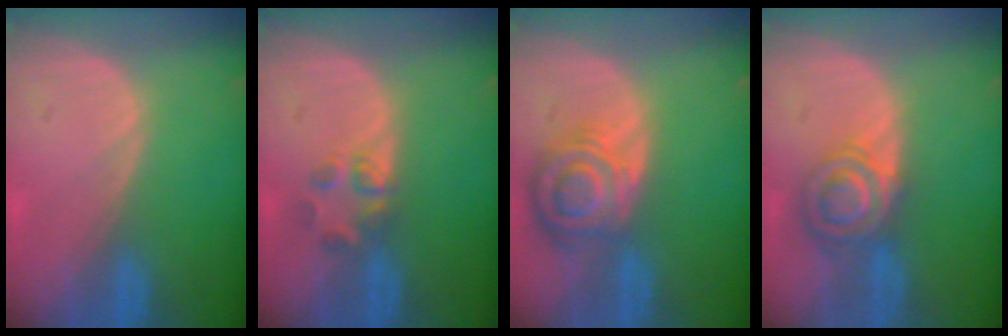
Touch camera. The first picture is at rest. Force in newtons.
{"total": 3.1, "press": 3.0, "slide": 0.8}
{"total": 8.3, "press": 7.3, "slide": 3.9}
{"total": 7.2, "press": 6.0, "slide": 3.9}